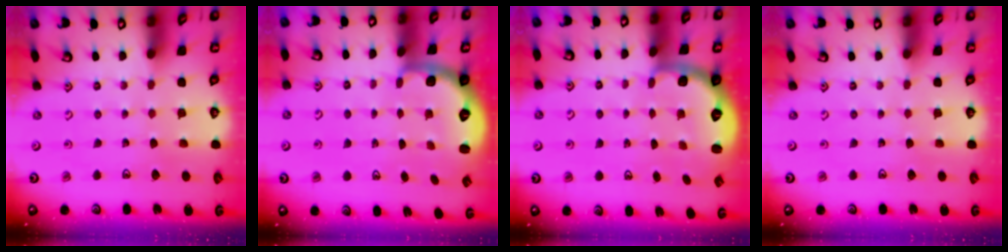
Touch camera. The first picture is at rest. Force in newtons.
{"total": 2.6, "press": 1.6, "slide": 2.1}
{"total": 2.7, "press": 1.6, "slide": 2.1}
{"total": 0.0}